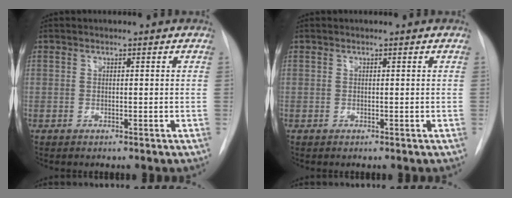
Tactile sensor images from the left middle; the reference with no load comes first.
{"total": 0.0}